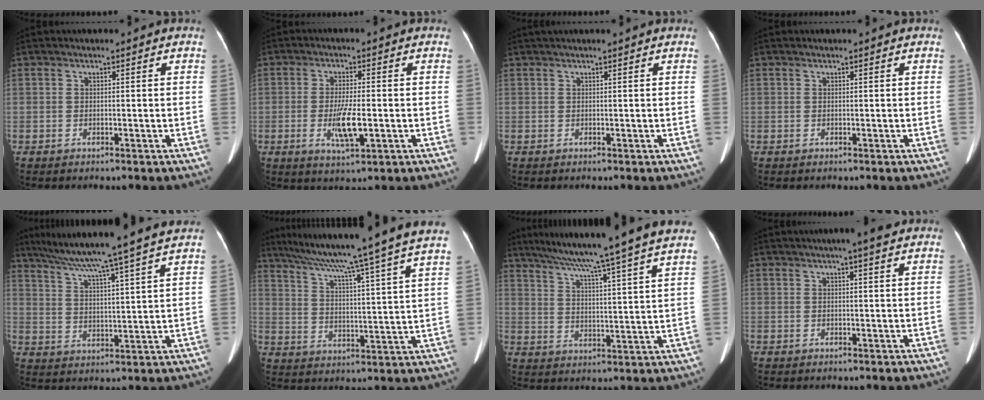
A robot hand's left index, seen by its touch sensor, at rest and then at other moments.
{"total": 5.9, "force": [-1.3, 1.1, 5.6], "torque": [-0.112, -0.012, -0.020]}
{"total": 2.9, "force": [2.4, -0.2, 1.6], "torque": [-0.017, 0.036, 0.040]}
{"total": 0.0}
{"total": 16.6, "force": [13.9, -2.3, 8.7], "torque": [-0.146, -0.002, 0.202]}
{"total": 25.4, "force": [21.6, -2.4, 13.2], "torque": [-0.221, -0.034, 0.294]}
{"total": 20.9, "force": [17.9, -2.4, 10.6], "torque": [-0.177, -0.020, 0.241]}
{"total": 4.8, "force": [3.7, 0.1, 3.0], "torque": [-0.045, 0.018, 0.051]}